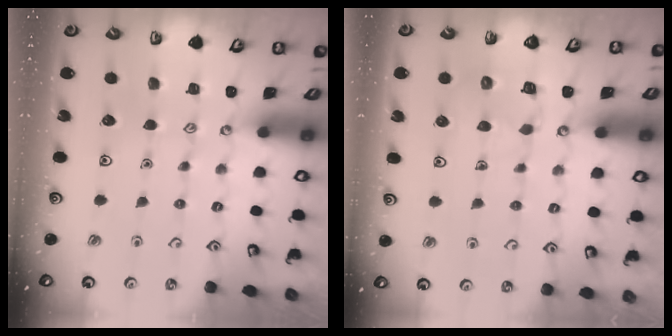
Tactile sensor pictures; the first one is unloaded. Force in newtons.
{"total": 4.9, "press": 4.9, "slide": 0.4}